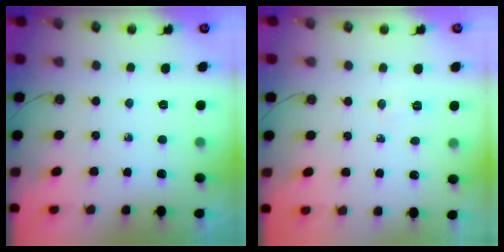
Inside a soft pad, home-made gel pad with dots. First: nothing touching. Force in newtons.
{"total": 4.0, "press": 3.9, "slide": 0.7}